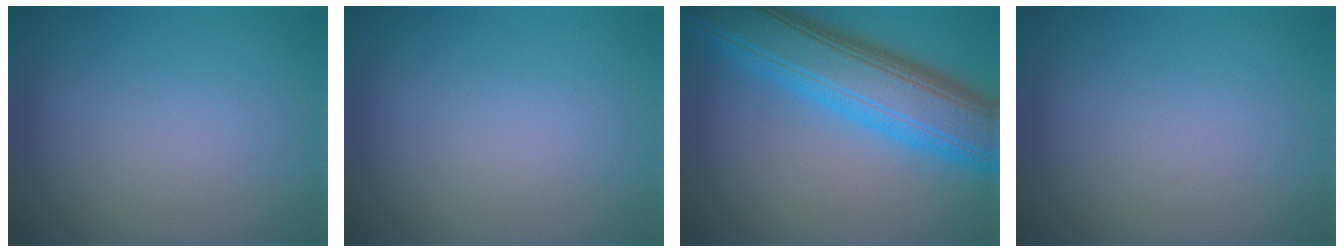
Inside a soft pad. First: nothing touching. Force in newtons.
{"total": 0.0}
{"total": 10.2, "press": 10.2, "slide": 0.2}
{"total": 0.0}